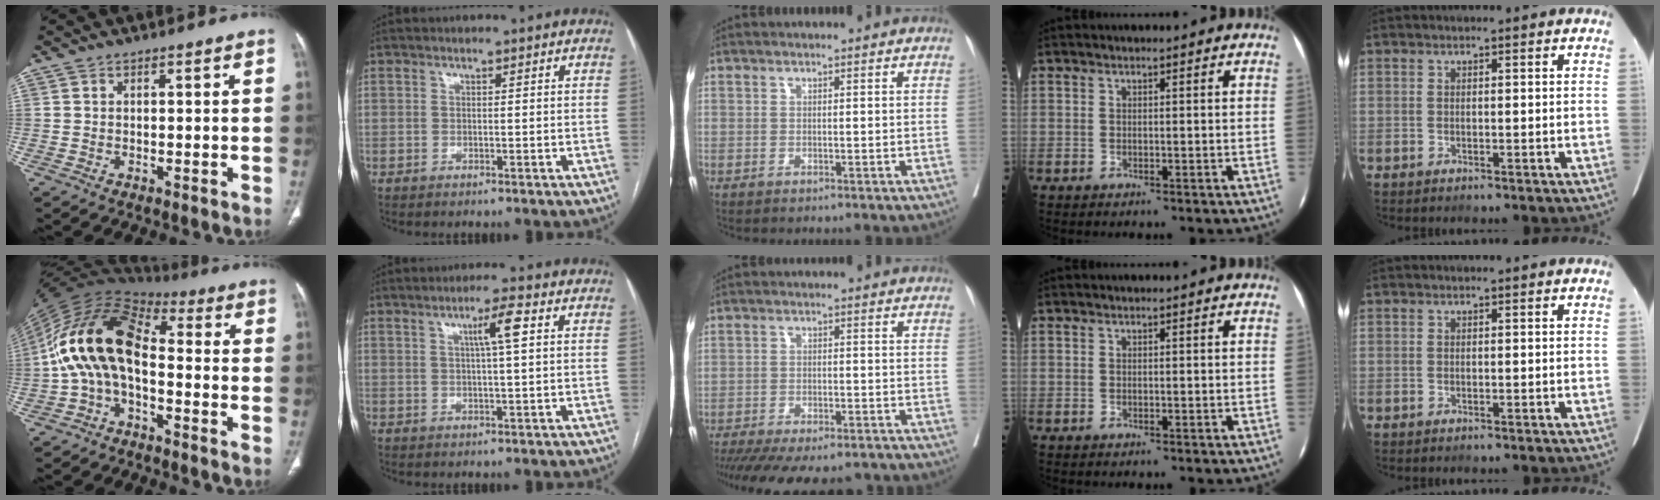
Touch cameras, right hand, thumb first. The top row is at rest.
{"thumb": {"total": 15.3, "force": [-1.7, 8.7, 12.4], "torque": [-0.227, 0.057, -0.044]}, "index": {"total": 4.4, "force": [1.3, -0.3, 4.2], "torque": [-0.072, 0.004, 0.021]}, "middle": {"total": 17.3, "force": [-14.7, 5.1, 7.6], "torque": [-0.160, -0.020, -0.199]}}